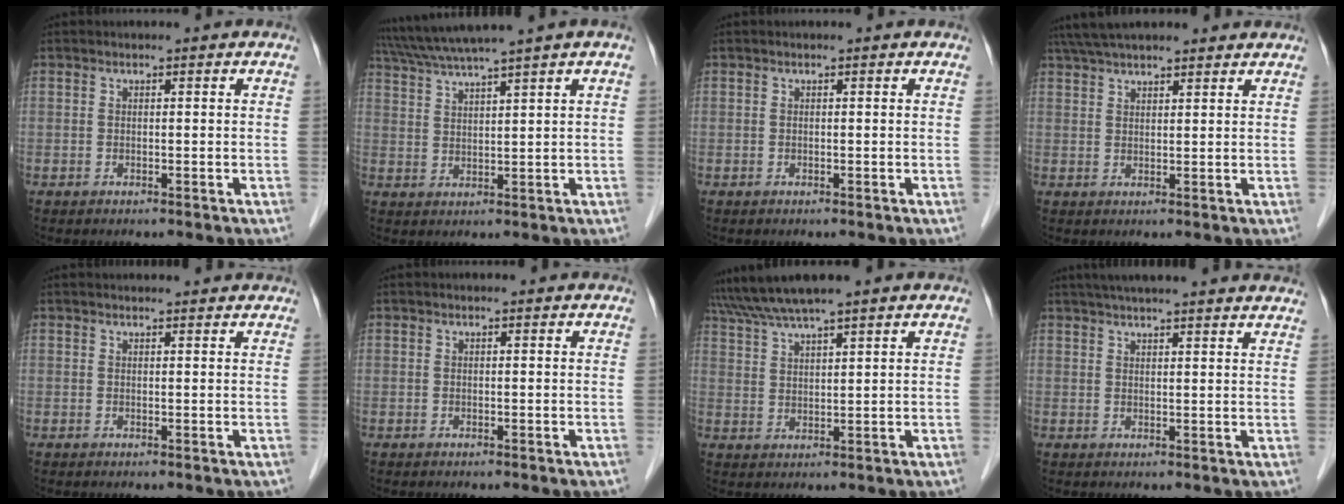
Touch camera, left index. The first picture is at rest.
{"total": 8.4, "force": [6.8, -1.8, 4.5], "torque": [-0.078, 0.019, 0.119]}
{"total": 0.0}
{"total": 13.0, "force": [11.3, 2.6, 5.8], "torque": [-0.099, 0.052, 0.171]}
{"total": 7.0, "force": [6.6, 1.0, 2.0], "torque": [-0.019, 0.020, 0.066]}
{"total": 1.4, "force": [1.4, 0.2, 0.4], "torque": [-0.010, 0.009, 0.013]}
{"total": 9.6, "force": [8.4, -0.3, 4.7], "torque": [-0.087, 0.041, 0.135]}
{"total": 21.5, "force": [19.2, 1.3, 9.5], "torque": [-0.146, 0.020, 0.240]}